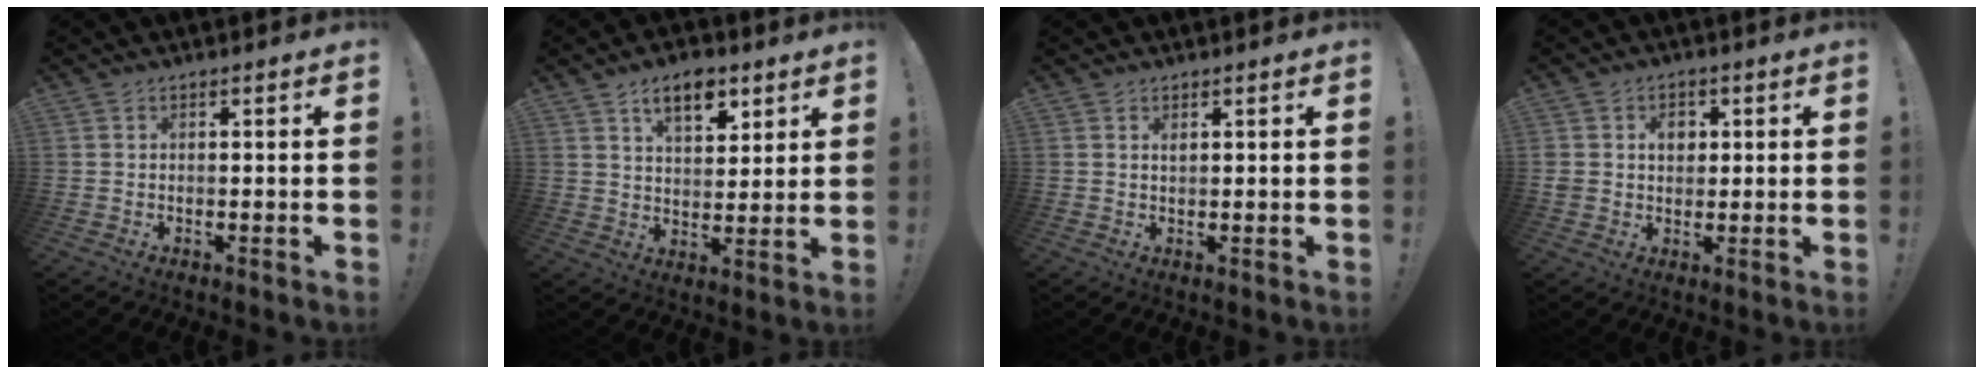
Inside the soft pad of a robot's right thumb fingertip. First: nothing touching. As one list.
[{"total": 9.8, "force": [5.8, 5.0, 6.0], "torque": [-0.084, -0.027, 0.102]}, {"total": 0.7, "force": [0.5, 0.2, 0.5], "torque": [-0.001, -0.004, 0.007]}, {"total": 5.1, "force": [1.2, 4.4, 2.3], "torque": [-0.027, -0.001, 0.017]}]